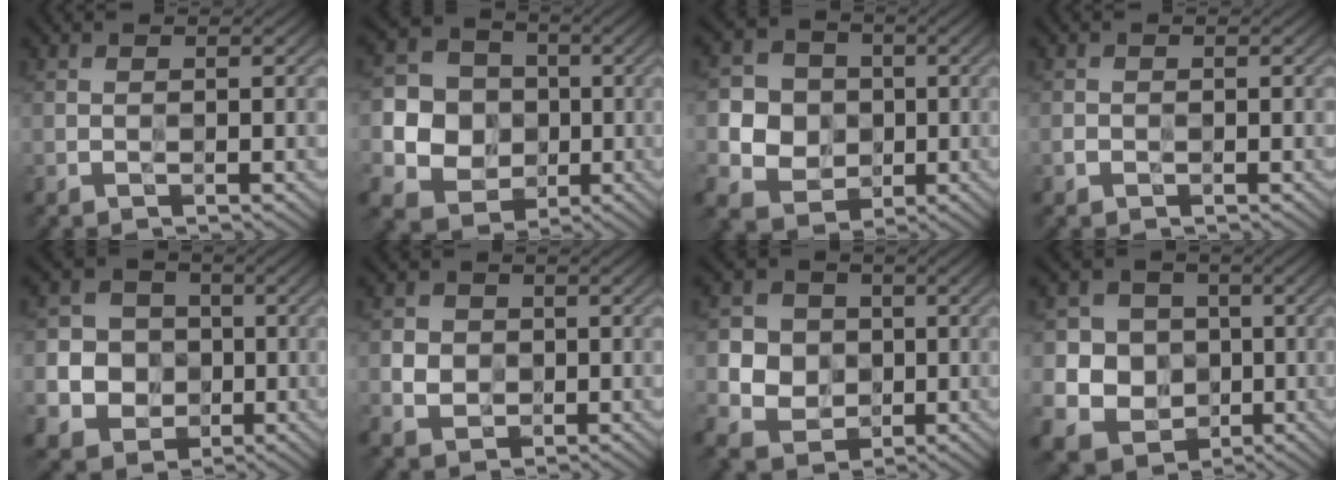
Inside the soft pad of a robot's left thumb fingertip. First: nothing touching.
{"total": 10.6, "force": [-1.2, 9.5, 4.6], "torque": [-0.122, -0.008, -0.044]}
{"total": 8.2, "force": [-0.6, 7.4, 3.3], "torque": [-0.094, 0.001, -0.029]}
{"total": 0.6, "force": [-0.4, 0.4, 0.1], "torque": [-0.003, -0.003, -0.008]}
{"total": 8.6, "force": [-1.4, 8.0, 2.9], "torque": [-0.087, -0.006, -0.052]}
{"total": 3.7, "force": [-0.2, 3.4, 1.4], "torque": [-0.043, 0.002, -0.013]}
{"total": 7.3, "force": [-0.3, 6.7, 2.8], "torque": [-0.085, 0.005, -0.022]}
{"total": 9.2, "force": [-0.9, 8.5, 3.5], "torque": [-0.100, -0.008, -0.039]}